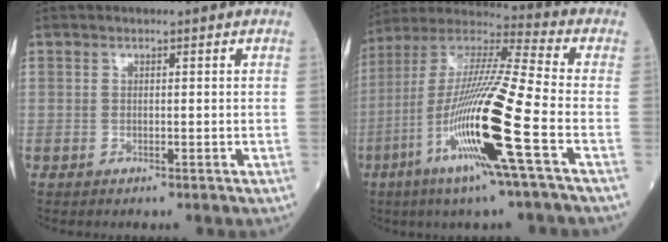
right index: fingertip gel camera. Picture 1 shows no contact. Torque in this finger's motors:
{"motor_torque": [1.29, -0.85, 1.06, 0.21]}